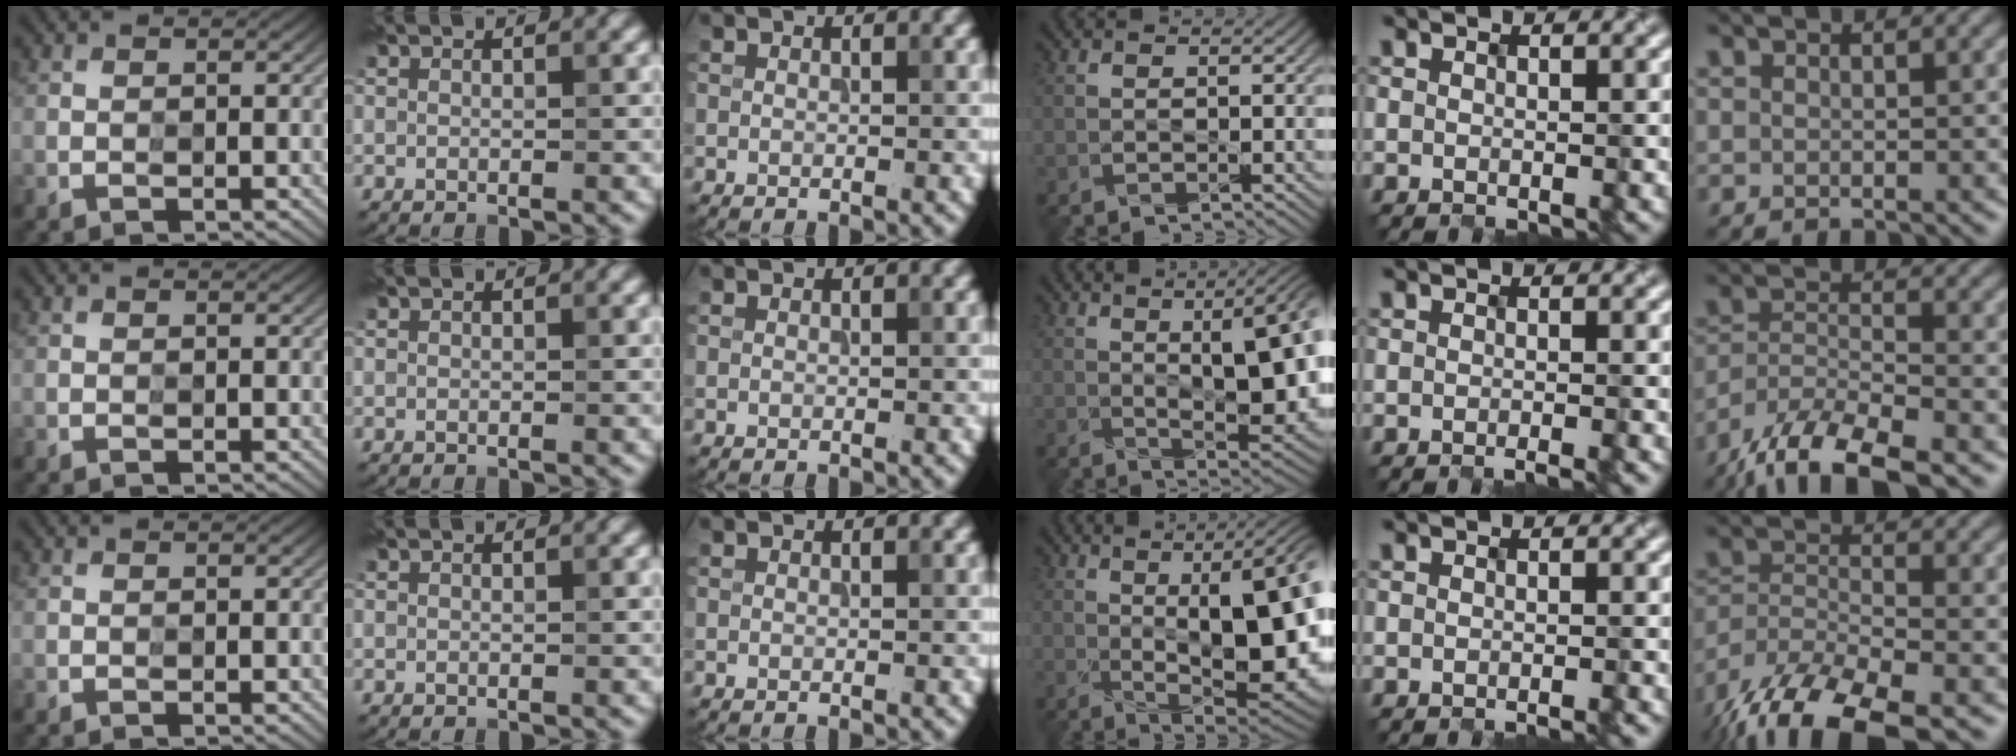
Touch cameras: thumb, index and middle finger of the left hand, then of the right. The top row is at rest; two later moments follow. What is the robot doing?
{"motion": "insert", "object": "power strip"}